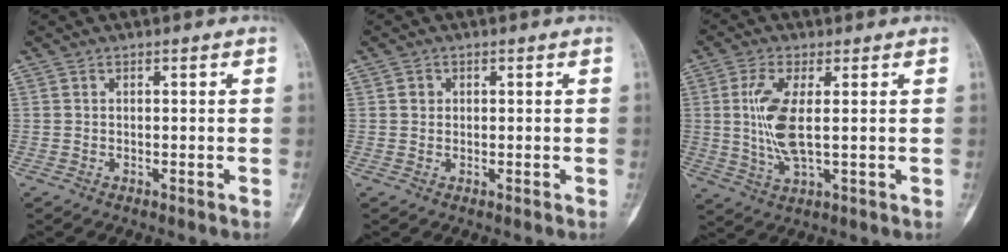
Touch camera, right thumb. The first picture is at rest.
{"total": 1.2, "force": [0.3, 1.1, 0.3], "torque": [-0.001, 0.002, 0.003]}
{"total": 8.7, "force": [1.0, 2.8, 8.2], "torque": [-0.187, -0.011, 0.021]}